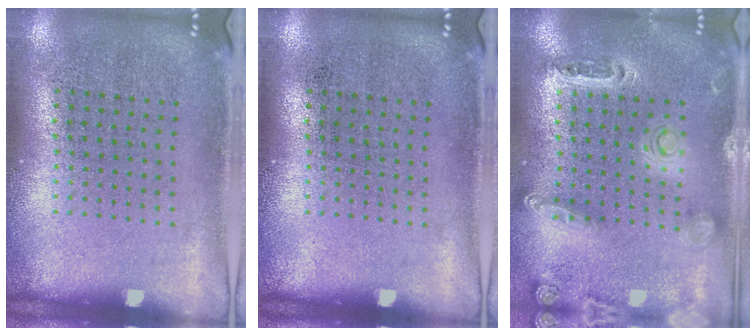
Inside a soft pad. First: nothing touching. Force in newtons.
{"total": 0.0}
{"total": 1.4, "press": 1.4, "slide": 0.4}